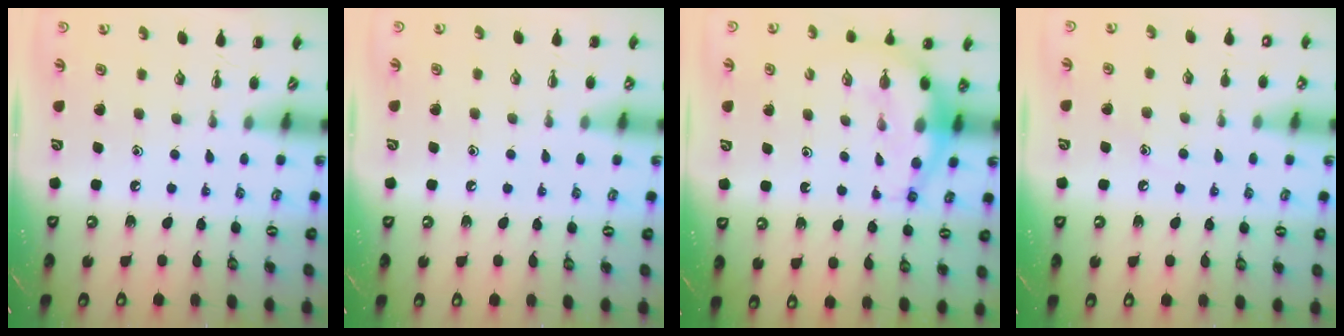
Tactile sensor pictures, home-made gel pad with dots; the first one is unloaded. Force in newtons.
{"total": 3.9, "press": 3.6, "slide": 1.4}
{"total": 7.2, "press": 7.2, "slide": 1.1}
{"total": 6.7, "press": 6.5, "slide": 1.7}